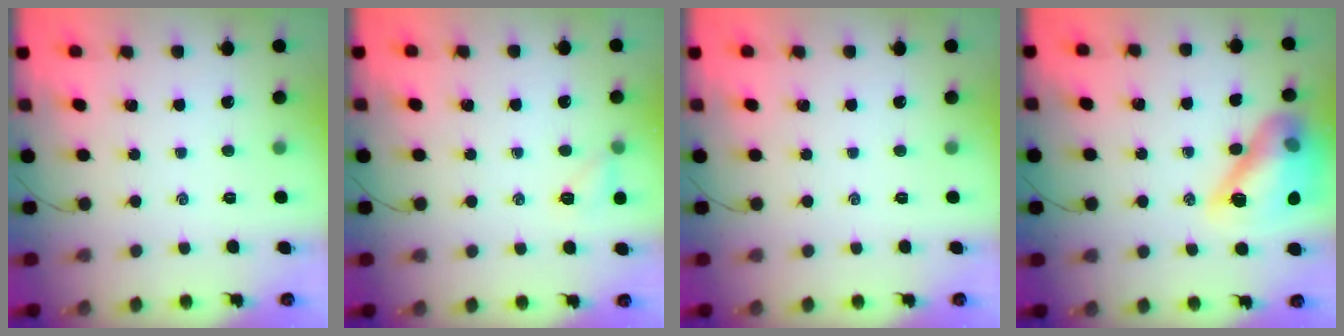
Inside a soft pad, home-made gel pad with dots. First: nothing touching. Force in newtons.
{"total": 6.0, "press": 5.8, "slide": 1.3}
{"total": 0.0}
{"total": 16.3, "press": 16.1, "slide": 2.6}